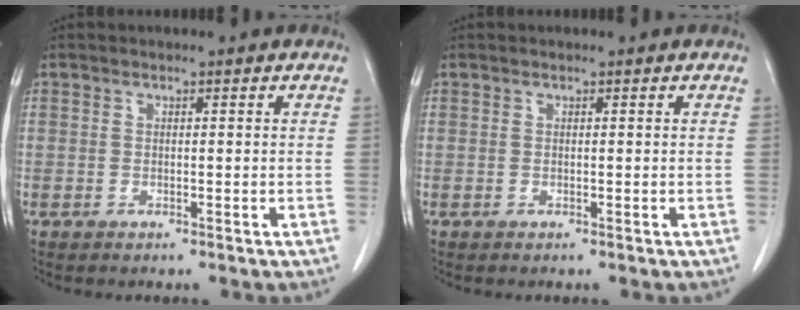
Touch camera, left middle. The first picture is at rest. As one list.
[{"total": 0.0}]